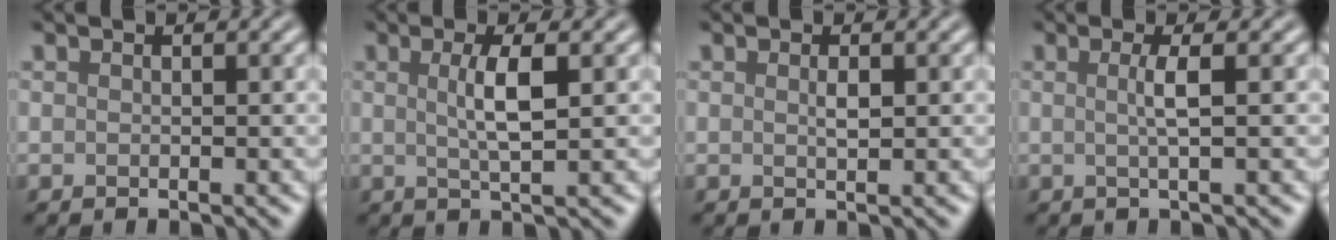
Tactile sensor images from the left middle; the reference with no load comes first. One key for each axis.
{"total": 3.2, "fx": 0.6, "fy": 0.7, "fz": 3.0, "tx": -0.056, "ty": 0.002, "tz": 0.010}
{"total": 0.9, "fx": 0.2, "fy": 0.2, "fz": 0.8, "tx": -0.016, "ty": 0.001, "tz": 0.004}
{"total": 2.1, "fx": 0.1, "fy": 0.5, "fz": 2.1, "tx": -0.038, "ty": 0.002, "tz": -0.003}